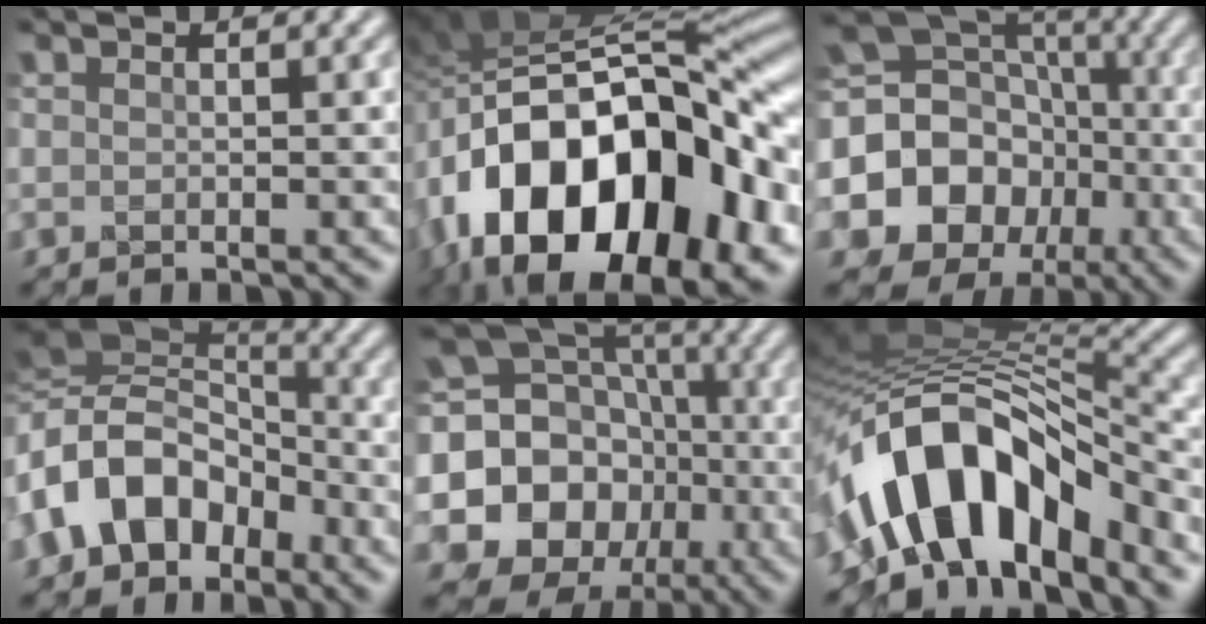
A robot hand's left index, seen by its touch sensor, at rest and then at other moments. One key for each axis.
{"total": 18.2, "fx": -6.3, "fy": 11.1, "fz": 12.9, "tx": -0.221, "ty": -0.004, "tz": -0.094}
{"total": 15.8, "fx": -3.0, "fy": 14.0, "fz": 6.6, "tx": -0.156, "ty": -0.007, "tz": -0.056}
{"total": 9.7, "fx": -2.7, "fy": 7.1, "fz": 6.1, "tx": -0.113, "ty": 0.013, "tz": -0.063}
{"total": 17.8, "fx": -2.0, "fy": 16.2, "fz": 7.1, "tx": -0.156, "ty": 0.001, "tz": -0.050}
{"total": 12.2, "fx": -5.6, "fy": 6.3, "fz": 8.8, "tx": -0.138, "ty": 0.015, "tz": -0.099}